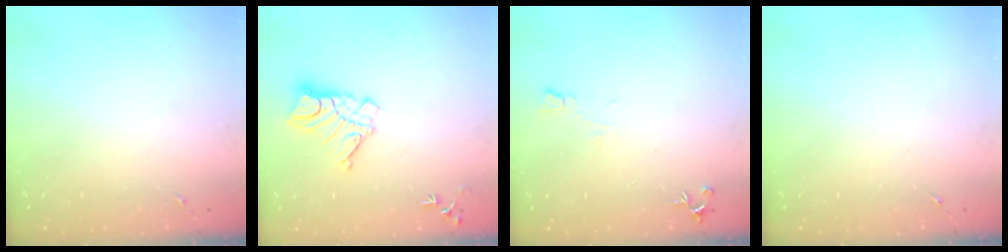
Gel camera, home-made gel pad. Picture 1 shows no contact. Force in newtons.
{"total": 11.1, "press": 11.0, "slide": 1.0}
{"total": 5.9, "press": 5.8, "slide": 1.0}
{"total": 0.0}